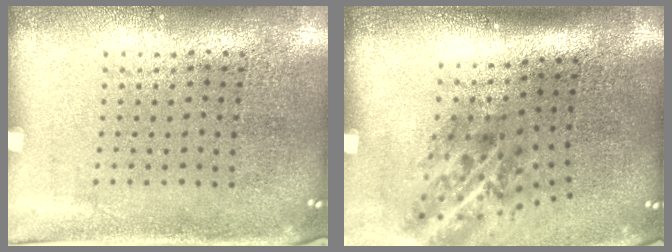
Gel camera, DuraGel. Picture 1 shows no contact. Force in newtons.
{"total": 2.0, "press": 1.2, "slide": 1.6}